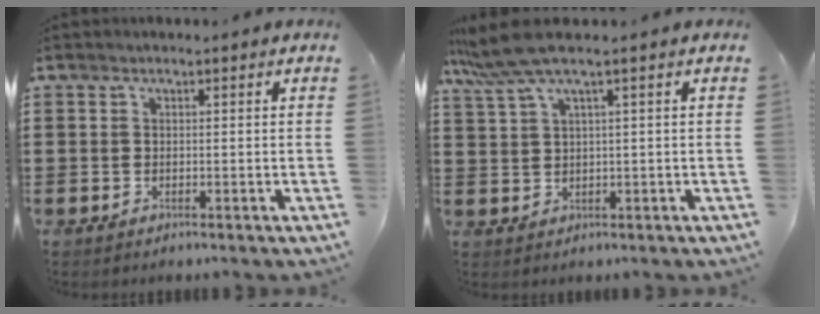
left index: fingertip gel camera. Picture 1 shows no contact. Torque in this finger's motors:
{"motor_torque": [0.88, -0.94, 0.22, 0.08]}